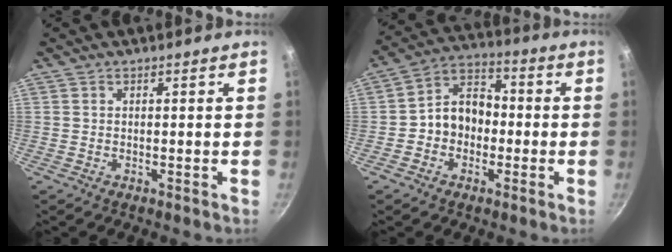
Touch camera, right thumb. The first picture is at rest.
{"total": 9.2, "force": [-1.5, 7.4, 5.4], "torque": [-0.045, 0.036, -0.041]}